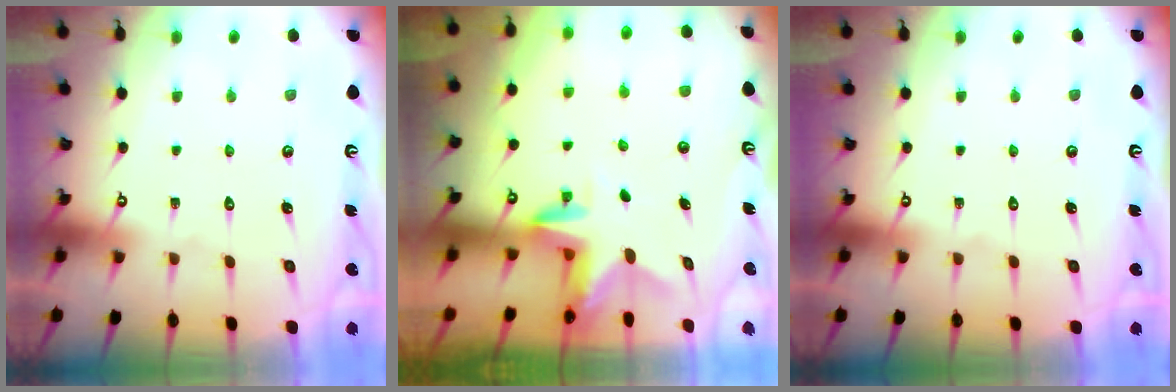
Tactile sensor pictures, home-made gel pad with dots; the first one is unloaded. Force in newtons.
{"total": 2.9, "press": 2.9, "slide": 0.3}
{"total": 0.0}